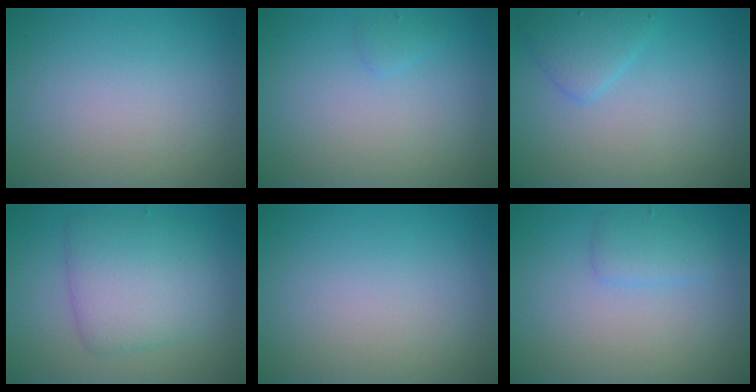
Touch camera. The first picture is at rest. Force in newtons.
{"total": 0.7, "press": 0.7, "slide": 0.0}
{"total": 2.1, "press": 2.1, "slide": 0.0}
{"total": 5.0, "press": 5.0, "slide": 0.1}
{"total": 0.0}
{"total": 1.7, "press": 1.7, "slide": 0.1}